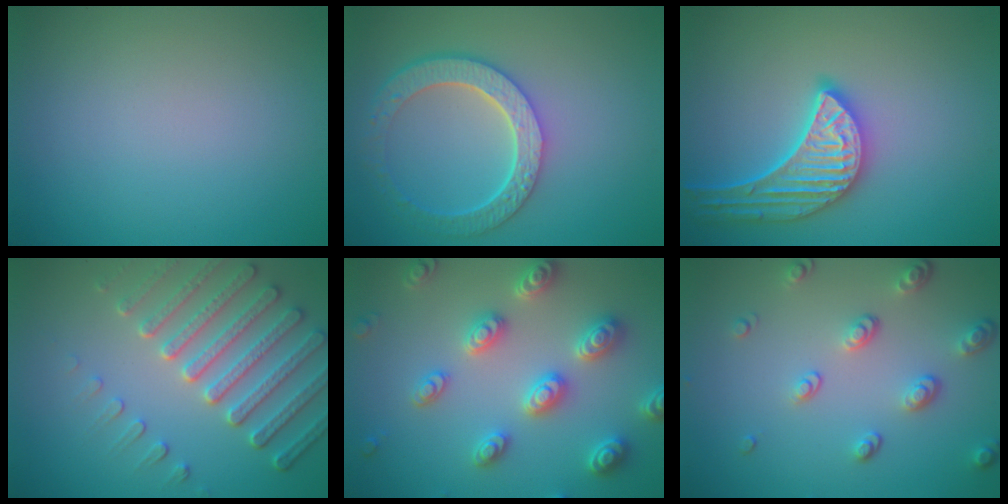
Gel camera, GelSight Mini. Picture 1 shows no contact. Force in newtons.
{"total": 5.8, "press": 4.4, "slide": 3.7}
{"total": 4.9, "press": 4.5, "slide": 2.0}
{"total": 5.9, "press": 4.9, "slide": 3.3}
{"total": 5.2, "press": 5.1, "slide": 1.1}
{"total": 3.3, "press": 2.7, "slide": 2.0}